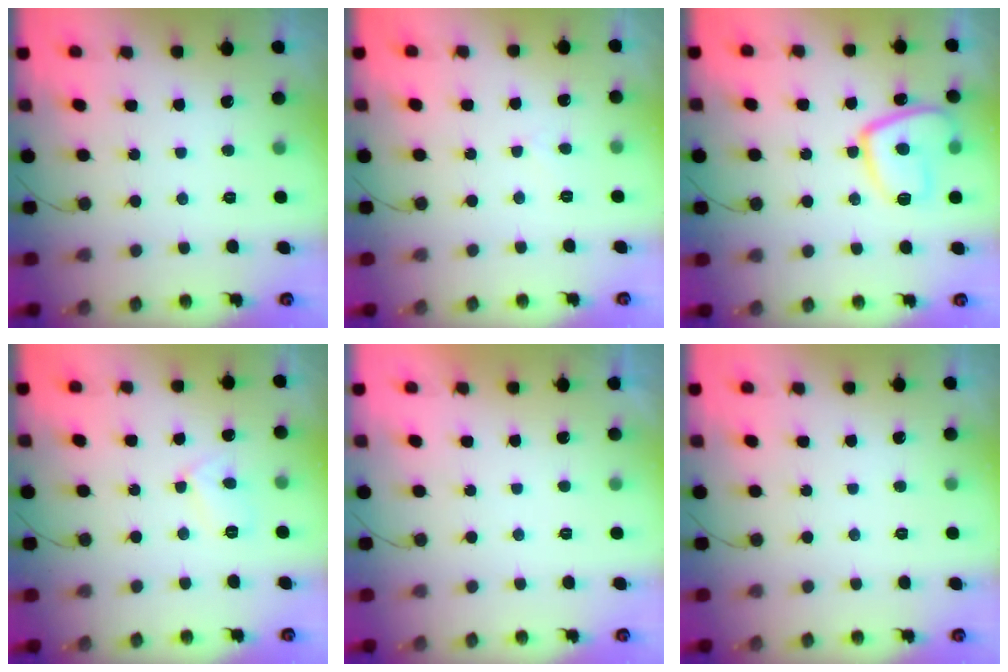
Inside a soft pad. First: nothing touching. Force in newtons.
{"total": 2.1, "press": 2.1, "slide": 0.2}
{"total": 12.2, "press": 12.1, "slide": 1.3}
{"total": 4.8, "press": 4.8, "slide": 0.3}
{"total": 2.1, "press": 2.1, "slide": 0.4}
{"total": 0.0}